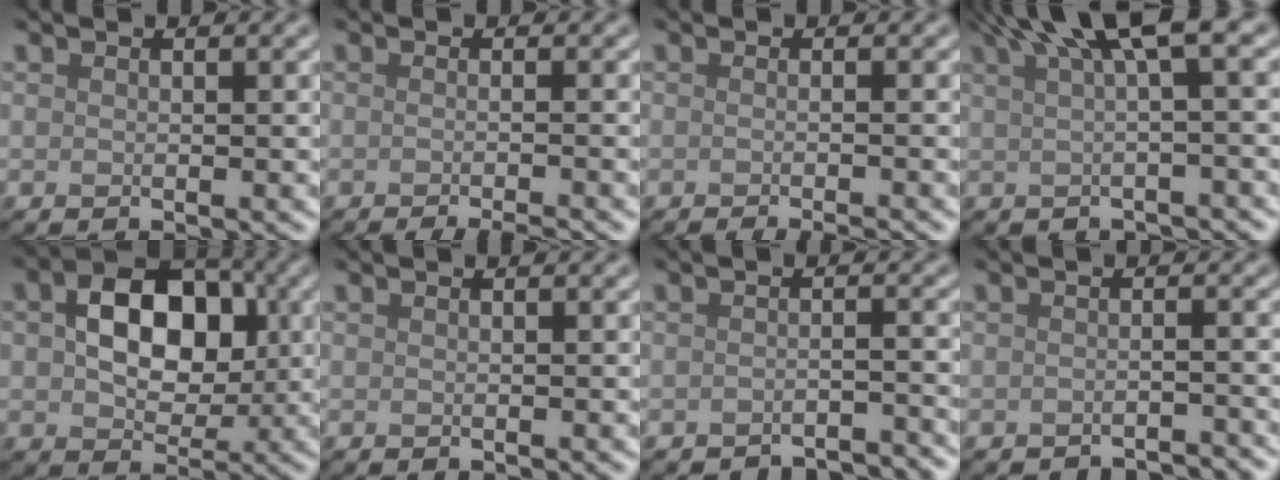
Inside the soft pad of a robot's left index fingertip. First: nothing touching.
{"total": 3.9, "force": [-2.1, 1.1, 3.1], "torque": [-0.013, 0.002, -0.033]}
{"total": 3.4, "force": [-1.4, 1.2, 2.8], "torque": [-0.003, -0.001, -0.026]}
{"total": 6.0, "force": [3.0, 1.2, 5.1], "torque": [-0.059, 0.024, 0.048]}
{"total": 8.2, "force": [1.1, 5.7, 5.8], "torque": [-0.093, 0.009, 0.006]}
{"total": 0.0}
{"total": 3.8, "force": [-3.8, 0.2, 0.6], "torque": [-0.007, -0.002, -0.053]}
{"total": 3.2, "force": [-3.1, 0.1, 0.4], "torque": [-0.004, -0.005, -0.042]}